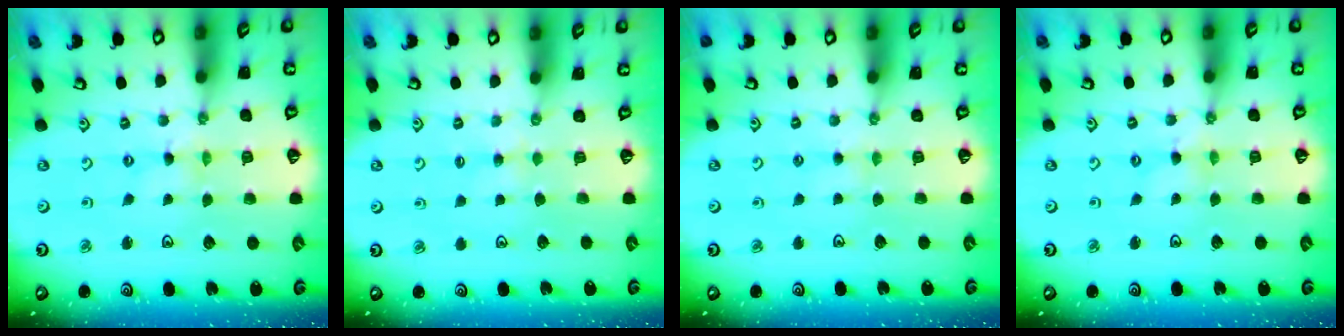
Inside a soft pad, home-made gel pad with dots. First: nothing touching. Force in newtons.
{"total": 3.4, "press": 3.4, "slide": 0.5}
{"total": 2.6, "press": 2.6, "slide": 0.5}
{"total": 0.8, "press": 0.7, "slide": 0.2}